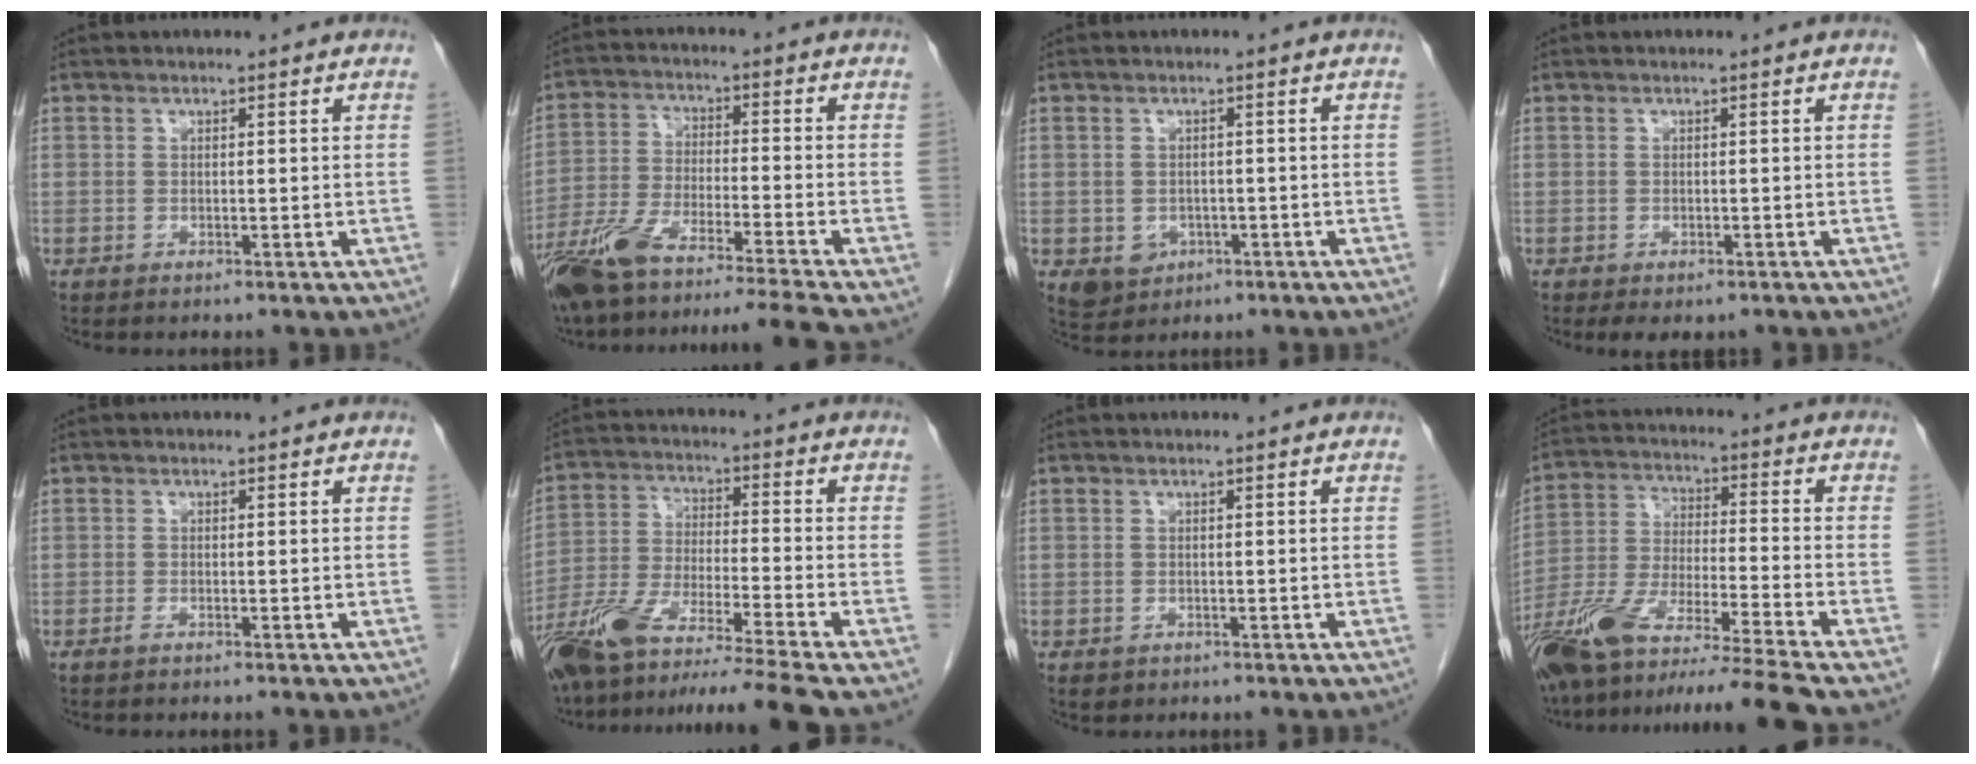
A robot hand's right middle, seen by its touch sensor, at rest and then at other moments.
{"total": 16.5, "force": [-13.7, -1.3, 9.1], "torque": [-0.184, -0.030, -0.239]}
{"total": 4.3, "force": [-1.6, 3.7, 1.5], "torque": [-0.027, -0.001, -0.013]}
{"total": 3.3, "force": [-2.3, 1.7, 1.6], "torque": [-0.015, -0.003, -0.027]}
{"total": 0.6, "force": [-0.5, -0.2, 0.3], "torque": [-0.008, 0.000, -0.010]}
{"total": 17.3, "force": [-14.7, -2.1, 9.0], "torque": [-0.185, -0.035, -0.261]}
{"total": 1.0, "force": [-0.5, 0.8, 0.3], "torque": [-0.009, 0.002, -0.001]}
{"total": 20.1, "force": [-16.8, -1.8, 10.9], "torque": [-0.210, -0.037, -0.301]}